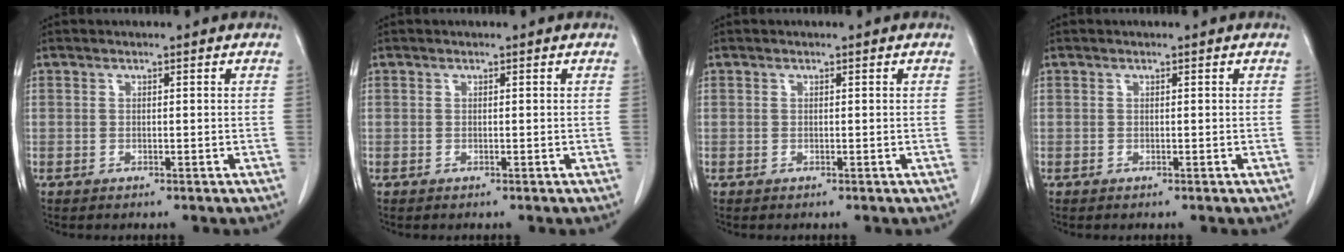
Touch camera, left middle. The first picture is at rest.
{"total": 0.0}
{"total": 0.0}
{"total": 0.0}